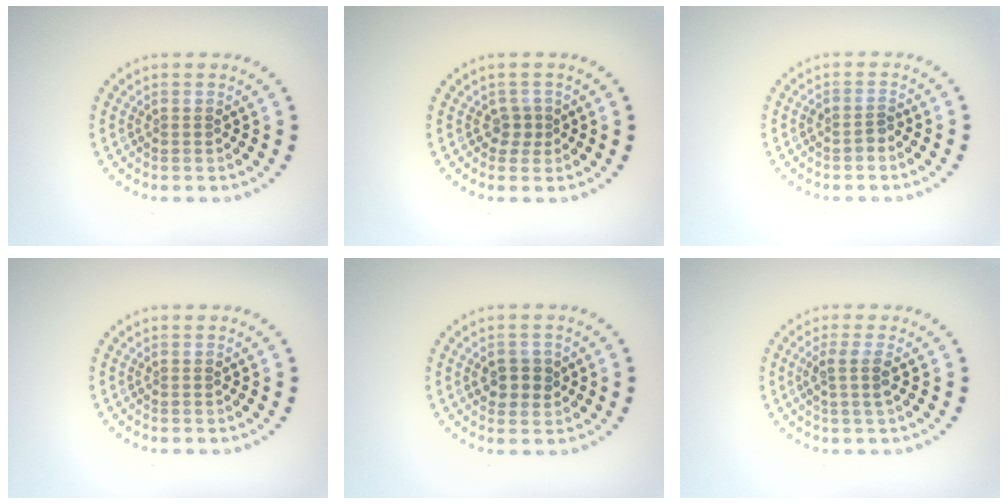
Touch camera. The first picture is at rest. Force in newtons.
{"total": 1.3, "press": 1.1, "slide": 0.8}
{"total": 1.1, "press": 0.9, "slide": 0.7}
{"total": 0.0}
{"total": 2.3, "press": 2.2, "slide": 0.6}
{"total": 1.9, "press": 1.5, "slide": 1.2}